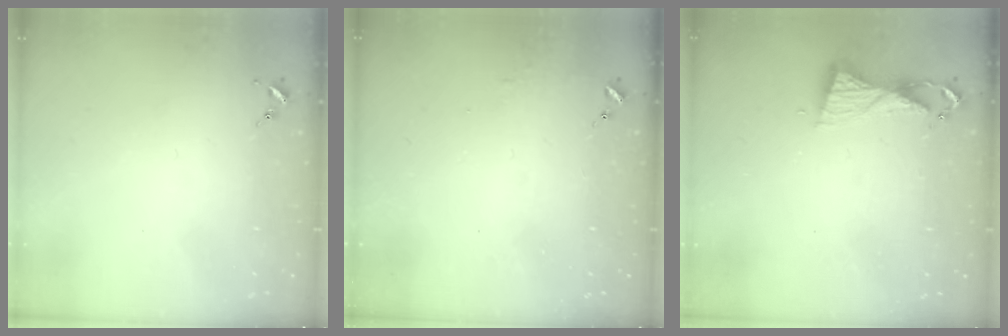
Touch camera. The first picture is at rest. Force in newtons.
{"total": 3.2, "press": 3.2, "slide": 0.3}
{"total": 6.2, "press": 6.1, "slide": 0.6}